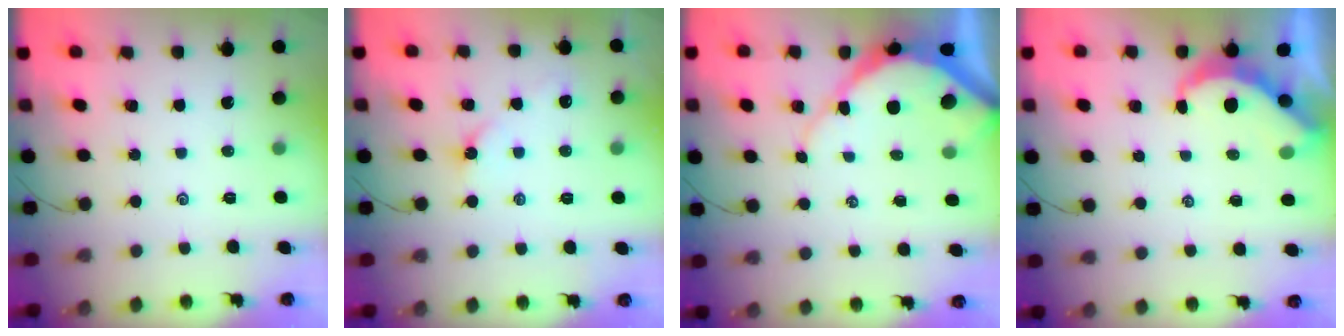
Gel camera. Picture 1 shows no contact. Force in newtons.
{"total": 2.6, "press": 2.5, "slide": 0.5}
{"total": 7.9, "press": 7.9, "slide": 0.8}
{"total": 4.7, "press": 4.7, "slide": 0.5}